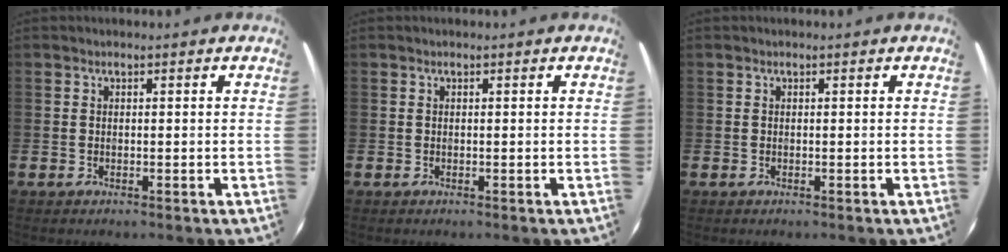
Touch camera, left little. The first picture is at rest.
{"total": 0.0}
{"total": 0.0}